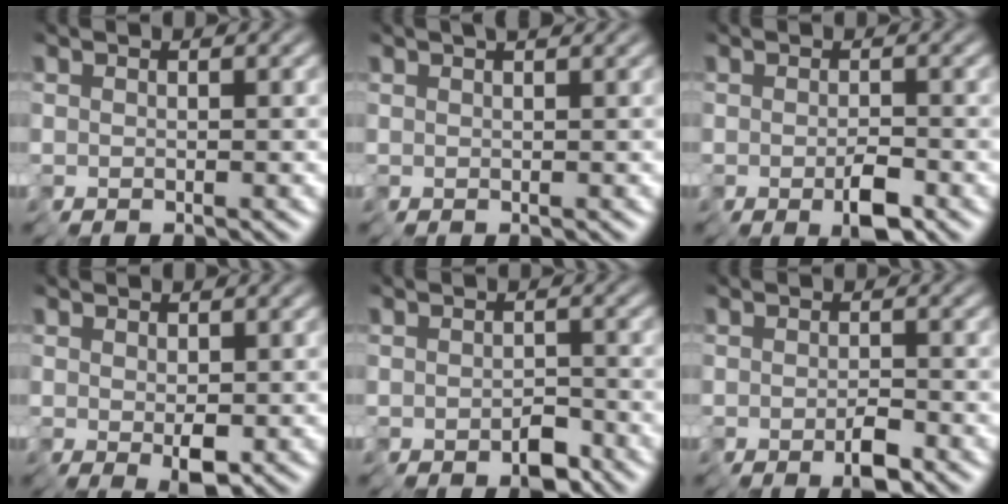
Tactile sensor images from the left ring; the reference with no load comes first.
{"total": 1.0, "force": [0.5, 0.1, 0.8], "torque": [-0.013, 0.008, 0.009]}
{"total": 2.5, "force": [-1.1, 0.8, 2.1], "torque": [-0.036, 0.000, -0.014]}
{"total": 2.0, "force": [0.1, 1.0, 1.7], "torque": [-0.034, -0.001, 0.010]}
{"total": 2.8, "force": [-1.5, 1.5, 1.9], "torque": [-0.028, -0.004, -0.021]}
{"total": 2.1, "force": [-1.0, 0.7, 1.7], "torque": [-0.031, 0.001, -0.014]}